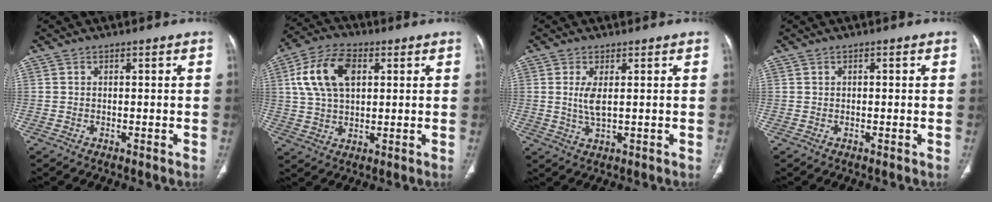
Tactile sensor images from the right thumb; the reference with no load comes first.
{"total": 12.6, "force": [3.4, 7.6, 9.5], "torque": [-0.180, 0.011, 0.061]}
{"total": 3.9, "force": [0.6, 1.3, 3.6], "torque": [-0.087, -0.011, 0.017]}
{"total": 0.5, "force": [0.0, 0.3, 0.4], "torque": [-0.010, 0.001, 0.002]}